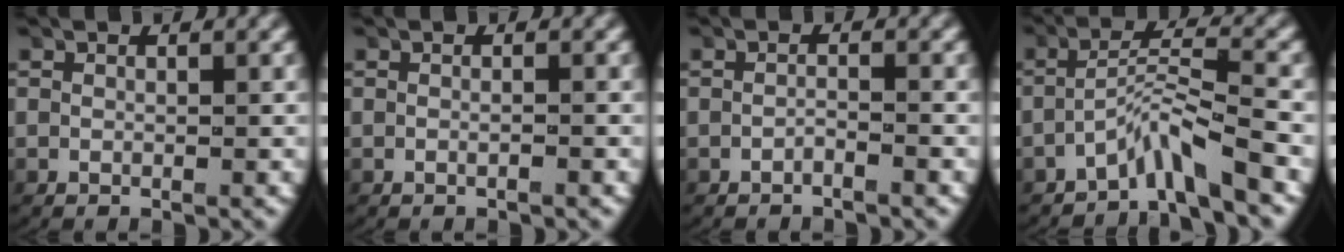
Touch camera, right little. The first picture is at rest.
{"total": 0.6, "force": [-0.5, -0.2, 0.3], "torque": [-0.007, 0.001, -0.008]}
{"total": 1.1, "force": [-1.0, -0.3, 0.3], "torque": [-0.011, -0.002, -0.017]}
{"total": 3.6, "force": [-2.7, -0.1, 2.5], "torque": [-0.052, 0.008, -0.047]}